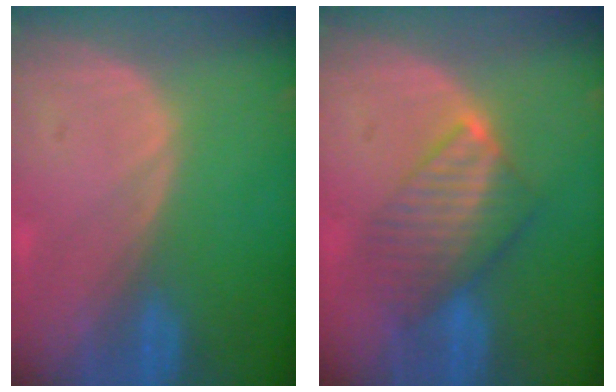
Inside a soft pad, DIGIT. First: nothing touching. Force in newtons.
{"total": 6.8, "press": 6.7, "slide": 1.0}